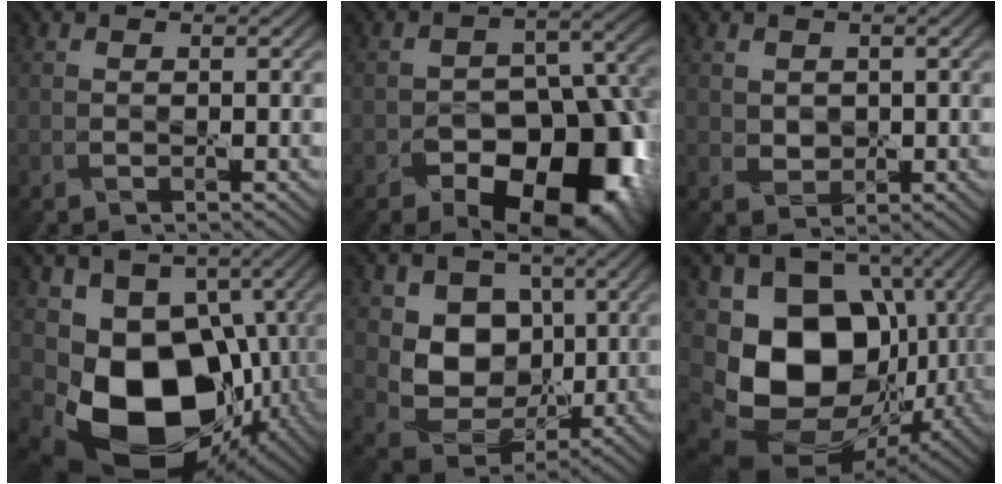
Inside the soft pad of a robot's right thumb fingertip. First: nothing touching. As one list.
[{"total": 16.5, "force": [-9.0, 9.7, 9.9], "torque": [-0.114, -0.009, -0.127]}, {"total": 2.0, "force": [0.7, 1.7, 0.9], "torque": [-0.027, -0.006, 0.015]}, {"total": 15.5, "force": [-2.4, 11.5, 10.0], "torque": [-0.171, -0.050, -0.027]}, {"total": 8.7, "force": [1.6, 7.2, 4.6], "torque": [-0.102, -0.016, 0.019]}, {"total": 17.4, "force": [-1.2, 13.2, 11.3], "torque": [-0.217, -0.033, -0.007]}]